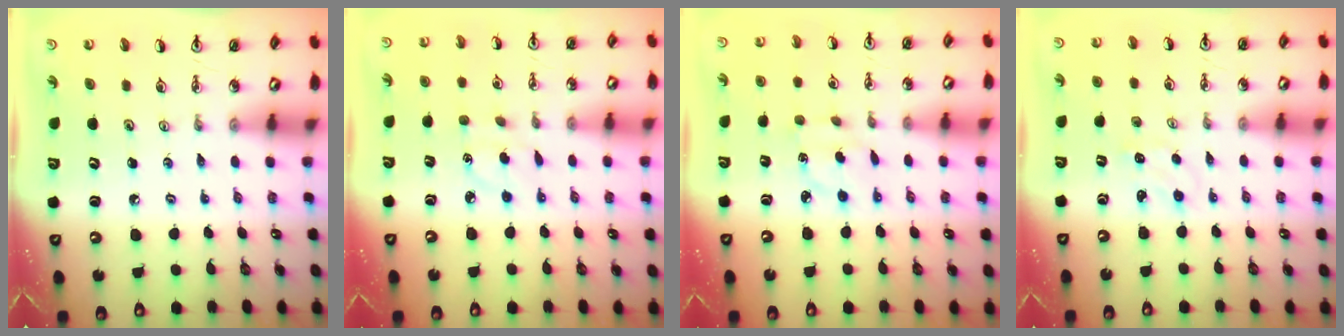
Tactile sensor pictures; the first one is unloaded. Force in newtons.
{"total": 3.4, "press": 3.3, "slide": 0.7}
{"total": 2.9, "press": 2.9, "slide": 0.6}
{"total": 1.5, "press": 1.4, "slide": 0.3}